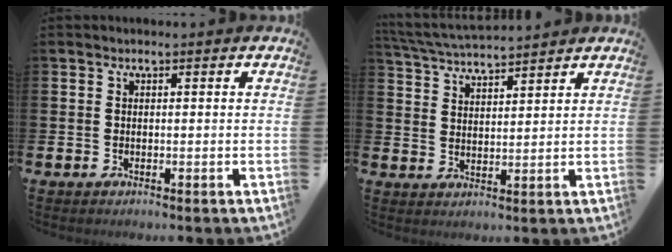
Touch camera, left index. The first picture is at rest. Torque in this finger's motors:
{"motor_torque": [0.92, -0.93, 0.14, 0.11]}